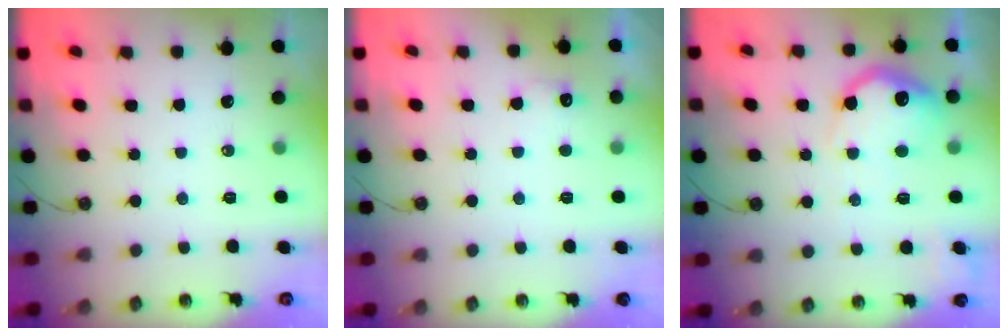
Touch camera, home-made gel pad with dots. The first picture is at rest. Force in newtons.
{"total": 6.9, "press": 6.8, "slide": 1.2}
{"total": 15.1, "press": 15.1, "slide": 0.9}